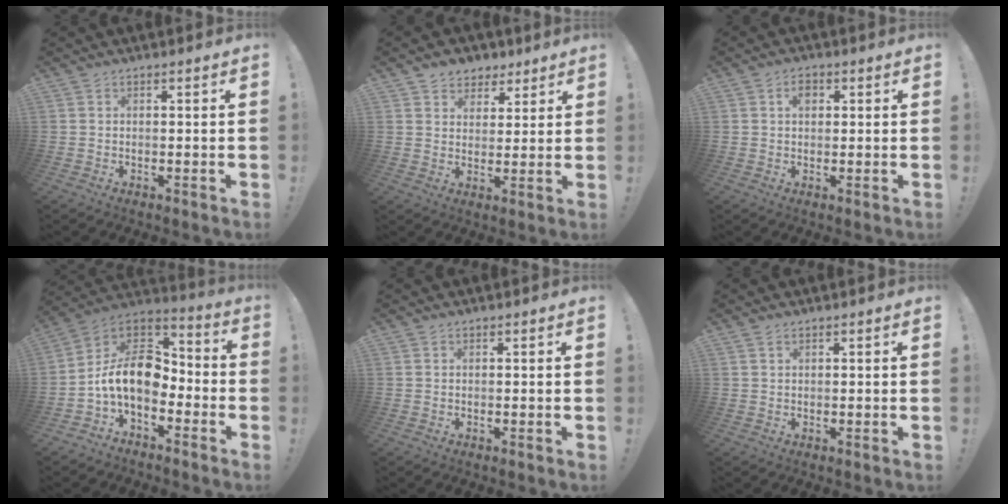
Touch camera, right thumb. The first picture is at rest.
{"total": 6.2, "force": [3.7, 4.9, 0.6], "torque": [0.004, -0.028, 0.072]}
{"total": 3.2, "force": [1.0, 2.3, 2.0], "torque": [-0.022, 0.000, 0.012]}
{"total": 14.5, "force": [-2.0, 9.6, 10.6], "torque": [-0.201, 0.014, -0.029]}
{"total": 0.0}
{"total": 0.8, "force": [0.6, 0.5, 0.3], "torque": [0.000, -0.002, 0.010]}